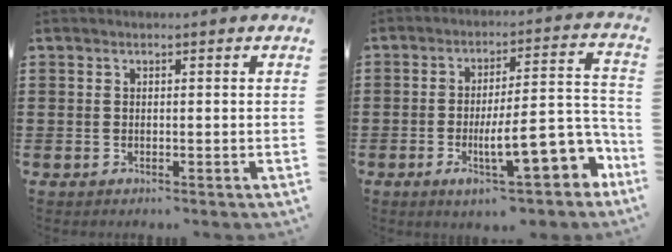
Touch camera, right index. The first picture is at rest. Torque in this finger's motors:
{"motor_torque": [0.54, -0.26, 0.40, 0.19]}